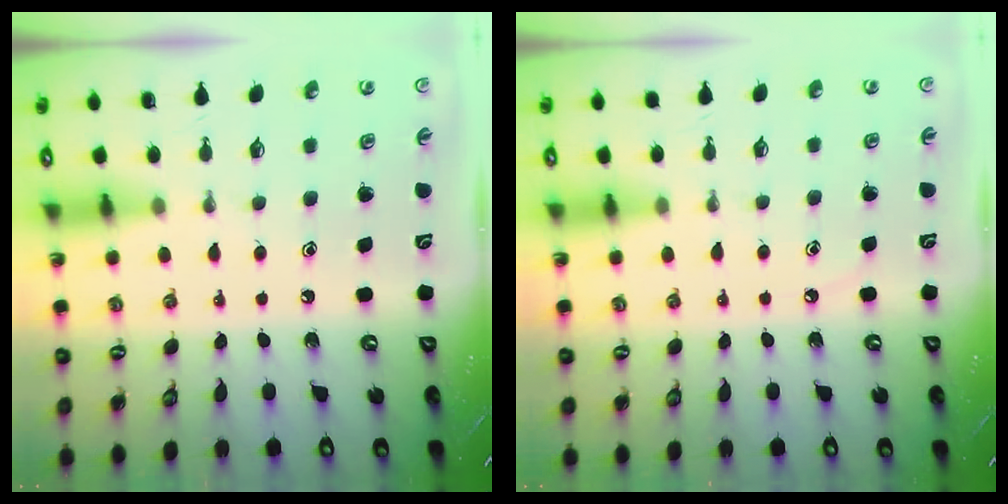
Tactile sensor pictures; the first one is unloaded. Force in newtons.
{"total": 2.7, "press": 2.7, "slide": 0.4}